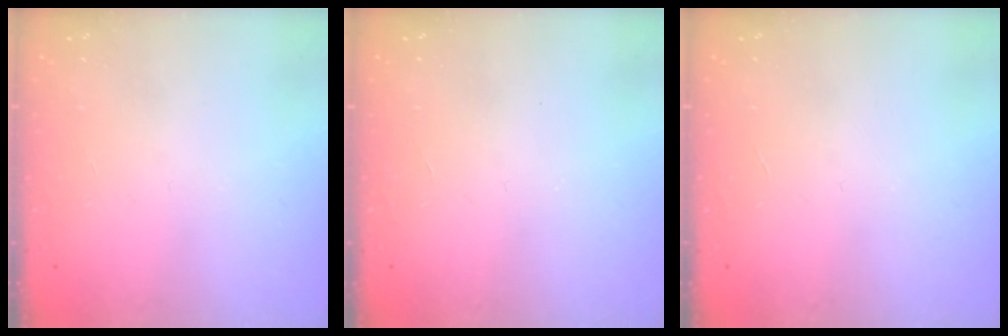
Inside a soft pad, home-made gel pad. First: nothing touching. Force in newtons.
{"total": 0.0}
{"total": 0.0}